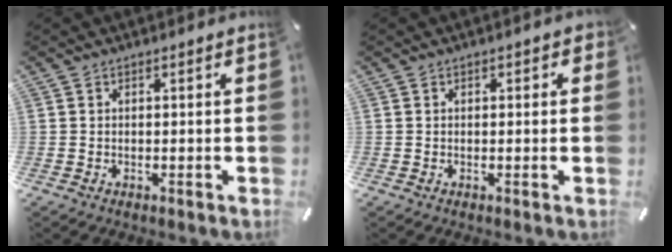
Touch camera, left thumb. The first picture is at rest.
{"total": 1.1, "force": [0.0, 0.8, 0.7], "torque": [-0.005, 0.003, -0.003]}